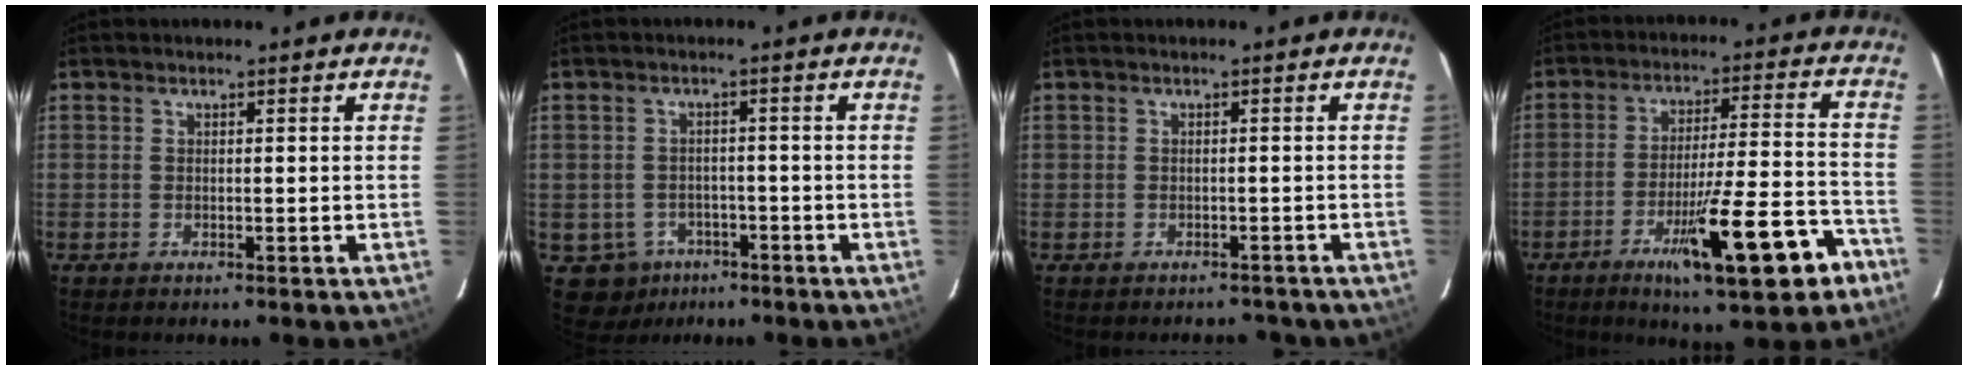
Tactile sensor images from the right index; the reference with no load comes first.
{"total": 6.1, "force": [-2.8, 5.3, 0.9], "torque": [-0.019, 0.008, -0.034]}
{"total": 4.8, "force": [-4.2, 2.2, 0.6], "torque": [-0.005, 0.005, -0.044]}
{"total": 15.7, "force": [-8.4, 1.4, 13.2], "torque": [-0.193, -0.002, -0.118]}